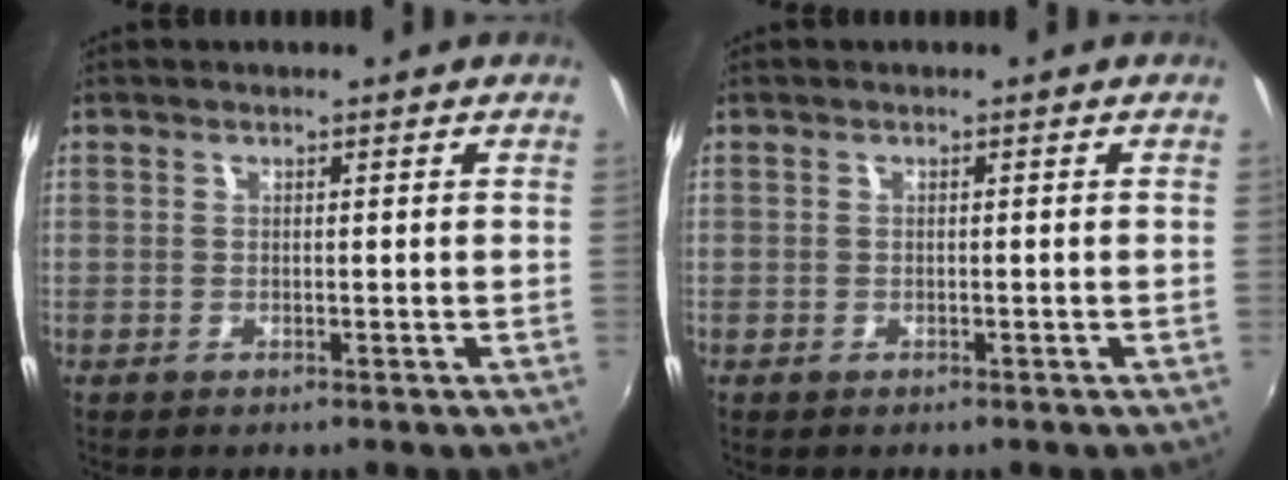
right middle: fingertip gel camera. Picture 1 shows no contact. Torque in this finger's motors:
{"motor_torque": [-0.46, -0.31, -0.01, -0.01]}